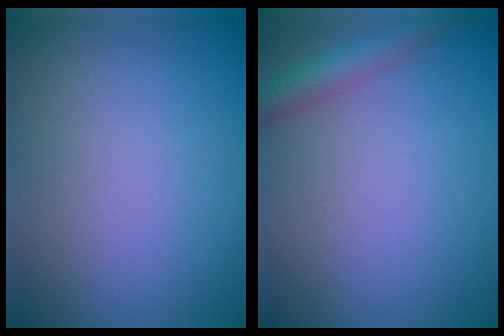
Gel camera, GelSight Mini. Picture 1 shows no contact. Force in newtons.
{"total": 3.0, "press": 3.0, "slide": 0.1}